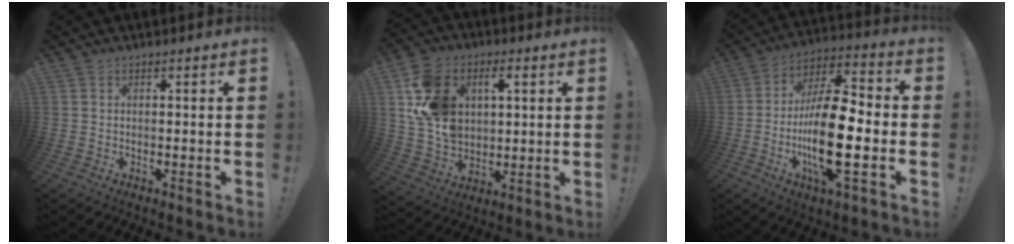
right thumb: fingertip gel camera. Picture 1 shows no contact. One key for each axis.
{"total": 15.8, "fx": 5.0, "fy": 11.8, "fz": 9.2, "tx": -0.176, "ty": -0.014, "tz": 0.100}
{"total": 20.4, "fx": -4.7, "fy": 7.0, "fz": 18.5, "tx": -0.343, "ty": 0.010, "tz": -0.079}